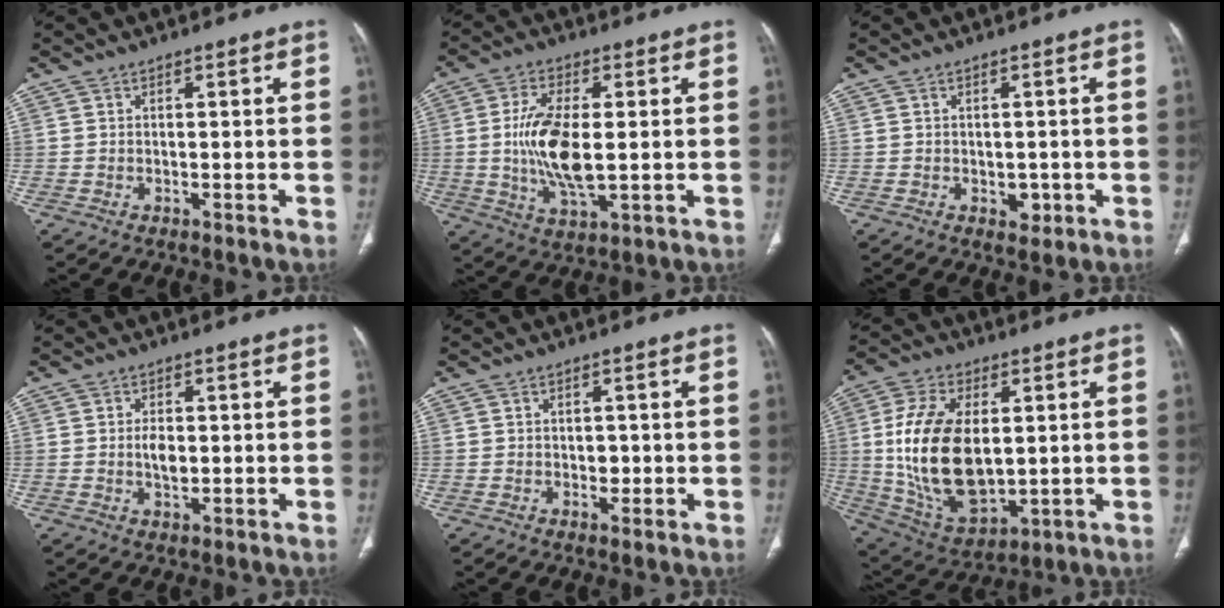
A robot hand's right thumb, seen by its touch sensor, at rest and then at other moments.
{"total": 12.3, "force": [-0.1, 5.3, 11.1], "torque": [-0.223, -0.010, 0.001]}
{"total": 2.4, "force": [-0.6, 1.8, 1.4], "torque": [-0.005, -0.001, -0.003]}
{"total": 4.5, "force": [-0.1, 2.3, 3.9], "torque": [-0.071, -0.003, -0.002]}
{"total": 1.7, "force": [-0.3, 1.3, 1.0], "torque": [-0.003, 0.001, -0.004]}
{"total": 20.3, "force": [1.2, 11.6, 16.6], "torque": [-0.312, -0.013, 0.039]}